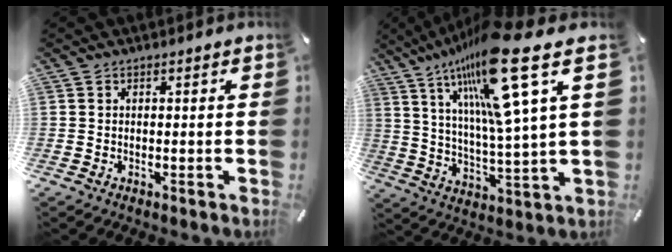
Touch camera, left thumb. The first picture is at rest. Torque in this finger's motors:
{"motor_torque": [2.51, 2.50, 2.00, -0.78, 0.52]}